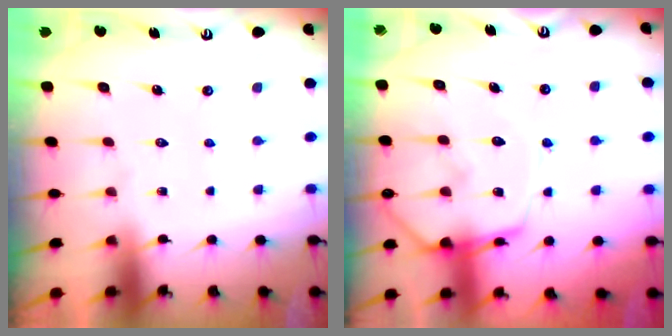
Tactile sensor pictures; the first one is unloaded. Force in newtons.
{"total": 11.9, "press": 11.9, "slide": 1.0}